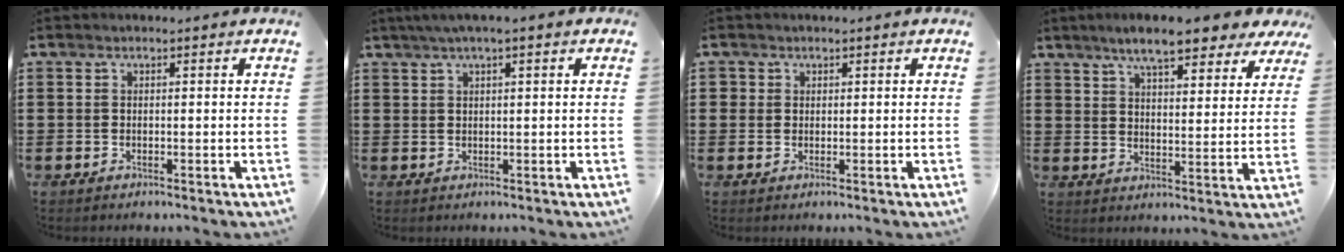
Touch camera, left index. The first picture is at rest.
{"total": 2.3, "force": [1.2, 0.0, 1.9], "torque": [-0.036, 0.003, 0.021]}
{"total": 1.2, "force": [0.5, 1.1, 0.1], "torque": [-0.006, 0.006, 0.010]}
{"total": 8.1, "force": [6.8, 1.4, 4.2], "torque": [-0.086, -0.019, 0.119]}